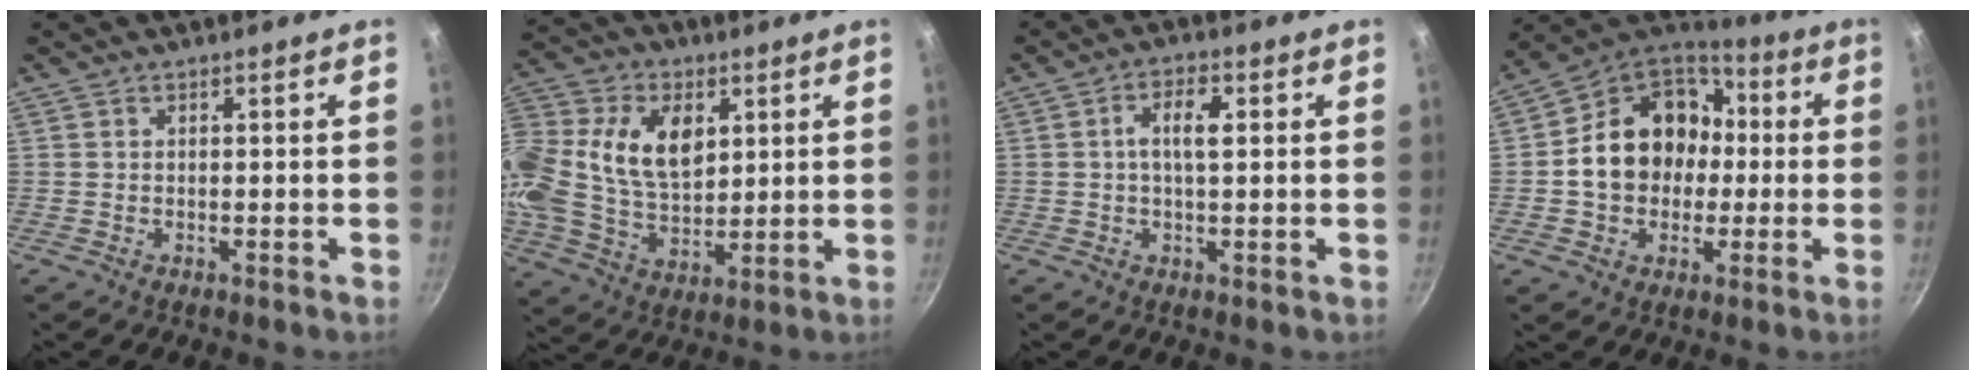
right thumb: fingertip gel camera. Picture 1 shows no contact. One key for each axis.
{"total": 23.9, "fx": 5.8, "fy": 16.4, "fz": 16.3, "tx": -0.355, "ty": 0.025, "tz": 0.102}
{"total": 5.1, "fx": 0.8, "fy": 2.1, "fz": 4.6, "tx": -0.086, "ty": 0.011, "tz": 0.009}
{"total": 18.2, "fx": 0.1, "fy": 14.9, "fz": 10.6, "tx": -0.148, "ty": 0.046, "tz": -0.004}